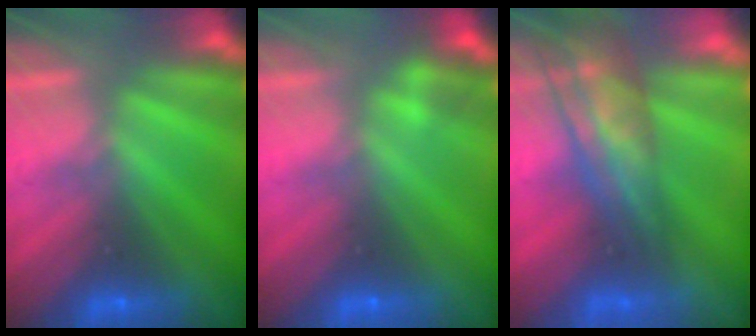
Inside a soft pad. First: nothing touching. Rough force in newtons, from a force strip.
{"total": 2.2}
{"total": 5.7}